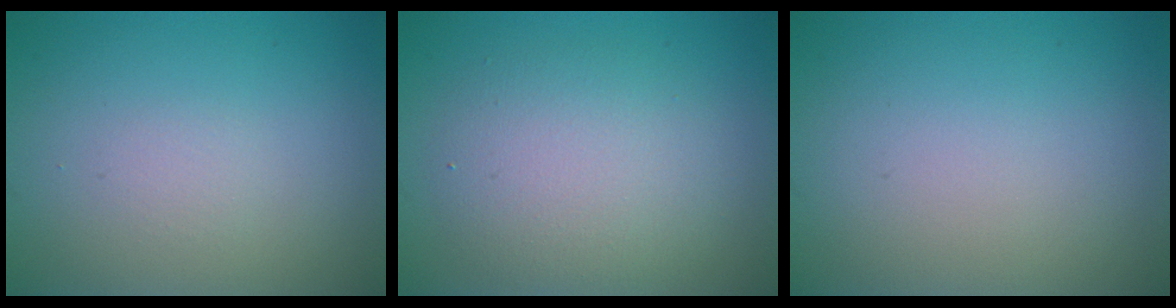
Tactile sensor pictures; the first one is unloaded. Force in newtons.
{"total": 4.6, "press": 4.6, "slide": 0.2}
{"total": 0.0}